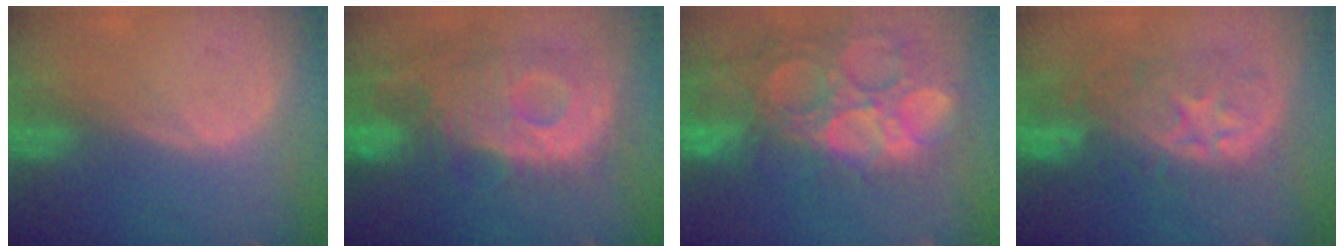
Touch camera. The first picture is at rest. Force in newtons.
{"total": 11.8, "press": 10.6, "slide": 5.2}
{"total": 15.6, "press": 12.9, "slide": 8.7}
{"total": 9.9, "press": 9.2, "slide": 3.5}